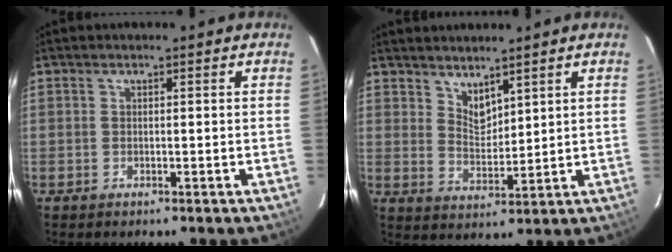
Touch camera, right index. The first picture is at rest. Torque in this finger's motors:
{"motor_torque": [-0.07, 0.15, 0.07, 0.00]}